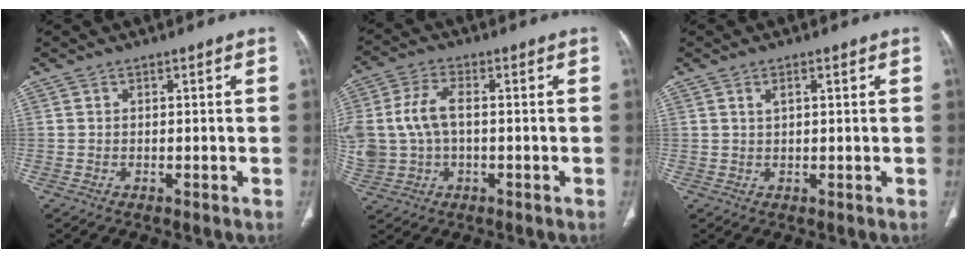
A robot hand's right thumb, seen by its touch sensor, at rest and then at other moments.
{"total": 10.6, "force": [0.3, 6.7, 8.2], "torque": [-0.188, 0.020, 0.011]}
{"total": 1.8, "force": [0.8, 0.7, 1.4], "torque": [-0.030, 0.004, 0.016]}